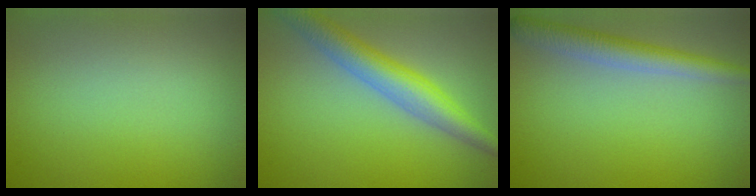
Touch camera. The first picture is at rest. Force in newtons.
{"total": 4.9, "press": 4.9, "slide": 0.2}
{"total": 3.8, "press": 3.8, "slide": 0.2}